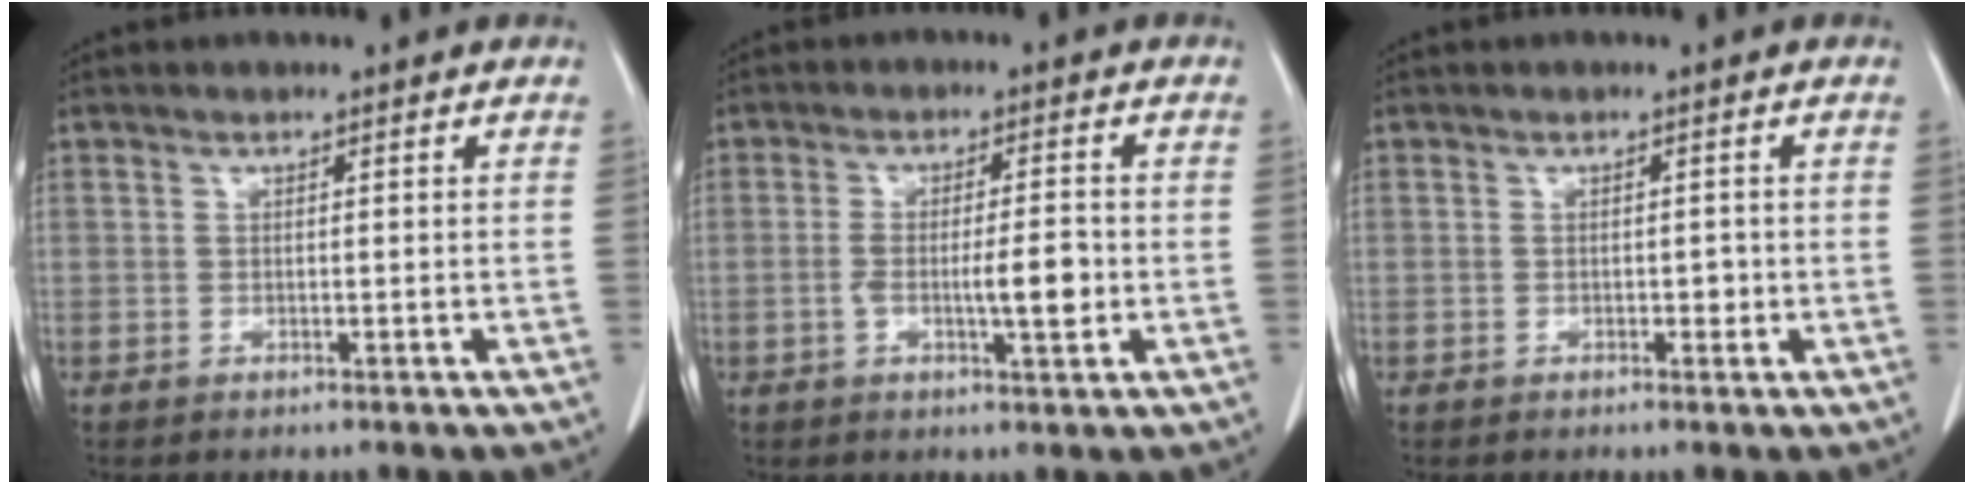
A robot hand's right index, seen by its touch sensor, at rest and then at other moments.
{"total": 5.7, "force": [-1.1, 0.9, 5.5], "torque": [-0.095, -0.001, -0.016]}
{"total": 1.2, "force": [-0.2, 0.7, 0.9], "torque": [-0.010, 0.002, -0.002]}